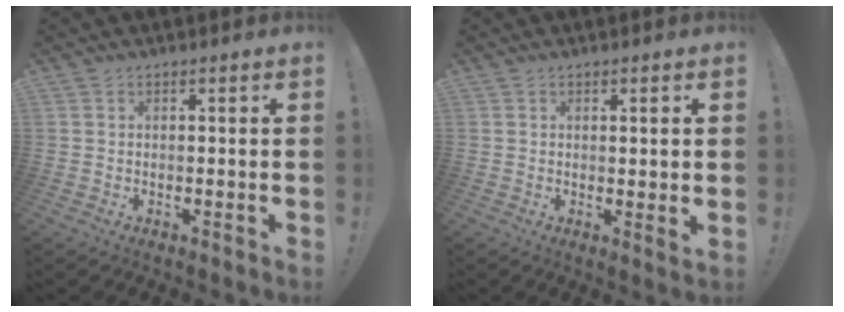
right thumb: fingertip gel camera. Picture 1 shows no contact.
{"total": 2.3, "force": [0.5, -0.3, 2.2], "torque": [-0.031, -0.007, 0.005]}